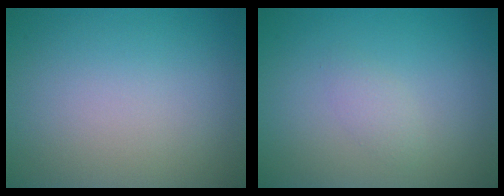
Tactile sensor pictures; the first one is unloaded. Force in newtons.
{"total": 1.2, "press": 1.2, "slide": 0.1}